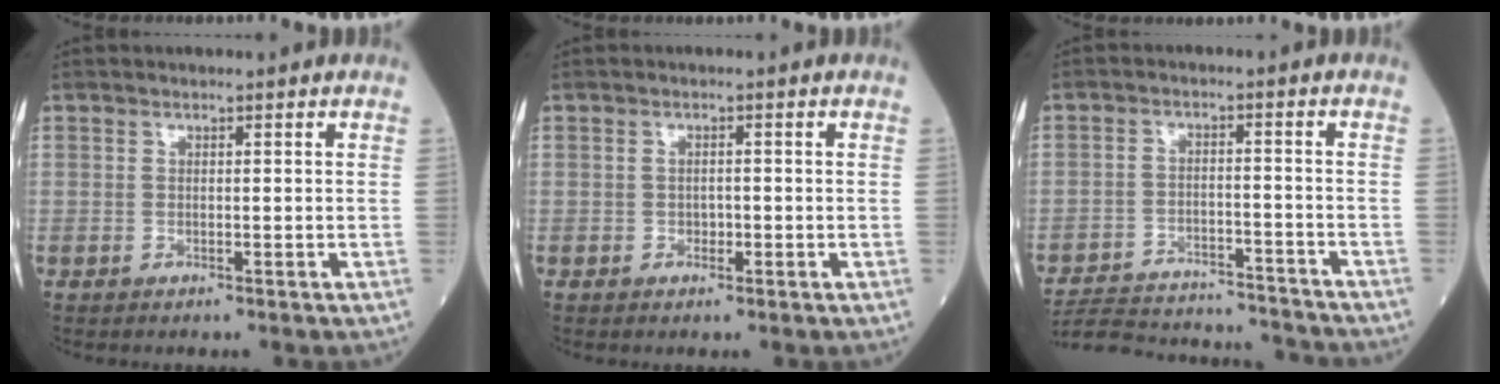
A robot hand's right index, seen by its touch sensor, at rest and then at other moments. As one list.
[{"total": 1.1, "force": [-0.3, 0.8, 0.7], "torque": [-0.011, 0.003, -0.001]}, {"total": 17.4, "force": [-16.7, 2.3, 4.2], "torque": [-0.090, 0.002, -0.237]}]